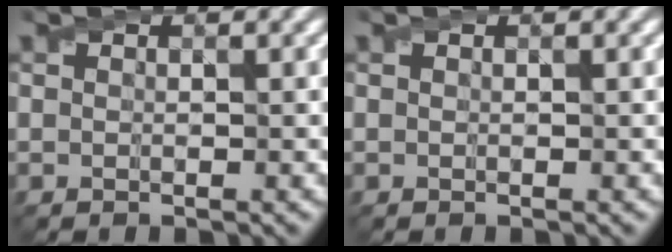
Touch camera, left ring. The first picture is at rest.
{"total": 0.0}